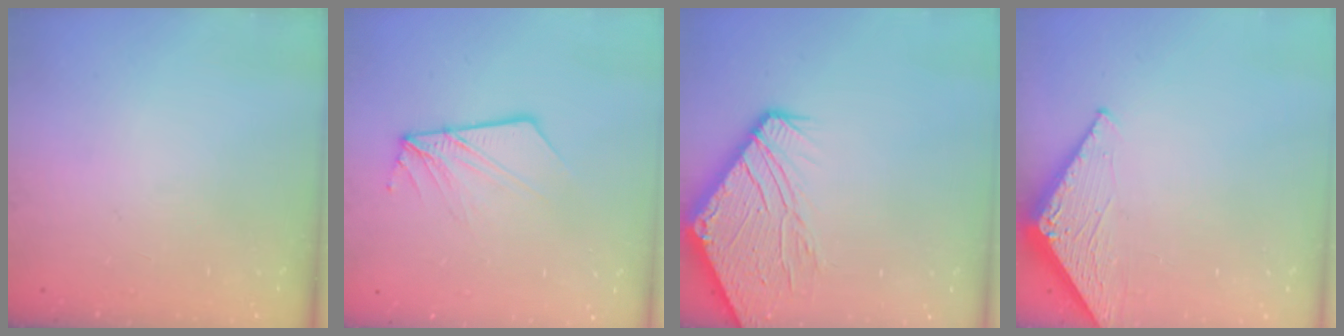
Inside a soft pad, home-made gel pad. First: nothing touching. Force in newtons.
{"total": 9.3, "press": 9.2, "slide": 1.3}
{"total": 13.5, "press": 13.4, "slide": 1.8}
{"total": 3.1, "press": 3.1, "slide": 0.2}